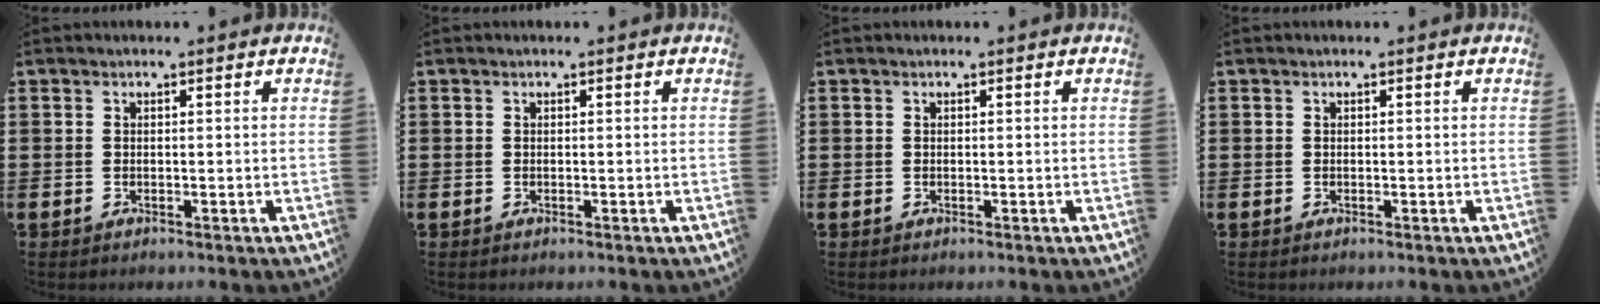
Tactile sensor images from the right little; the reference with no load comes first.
{"total": 0.0}
{"total": 0.0}
{"total": 0.0}